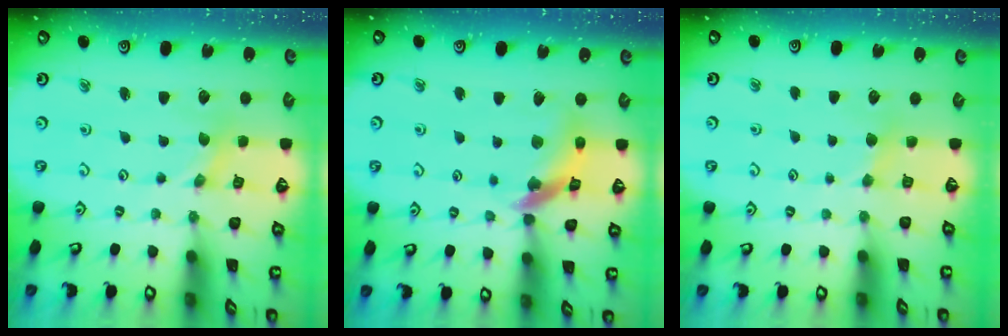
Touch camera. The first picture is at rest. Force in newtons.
{"total": 13.5, "press": 13.4, "slide": 1.6}
{"total": 2.8, "press": 2.7, "slide": 0.4}